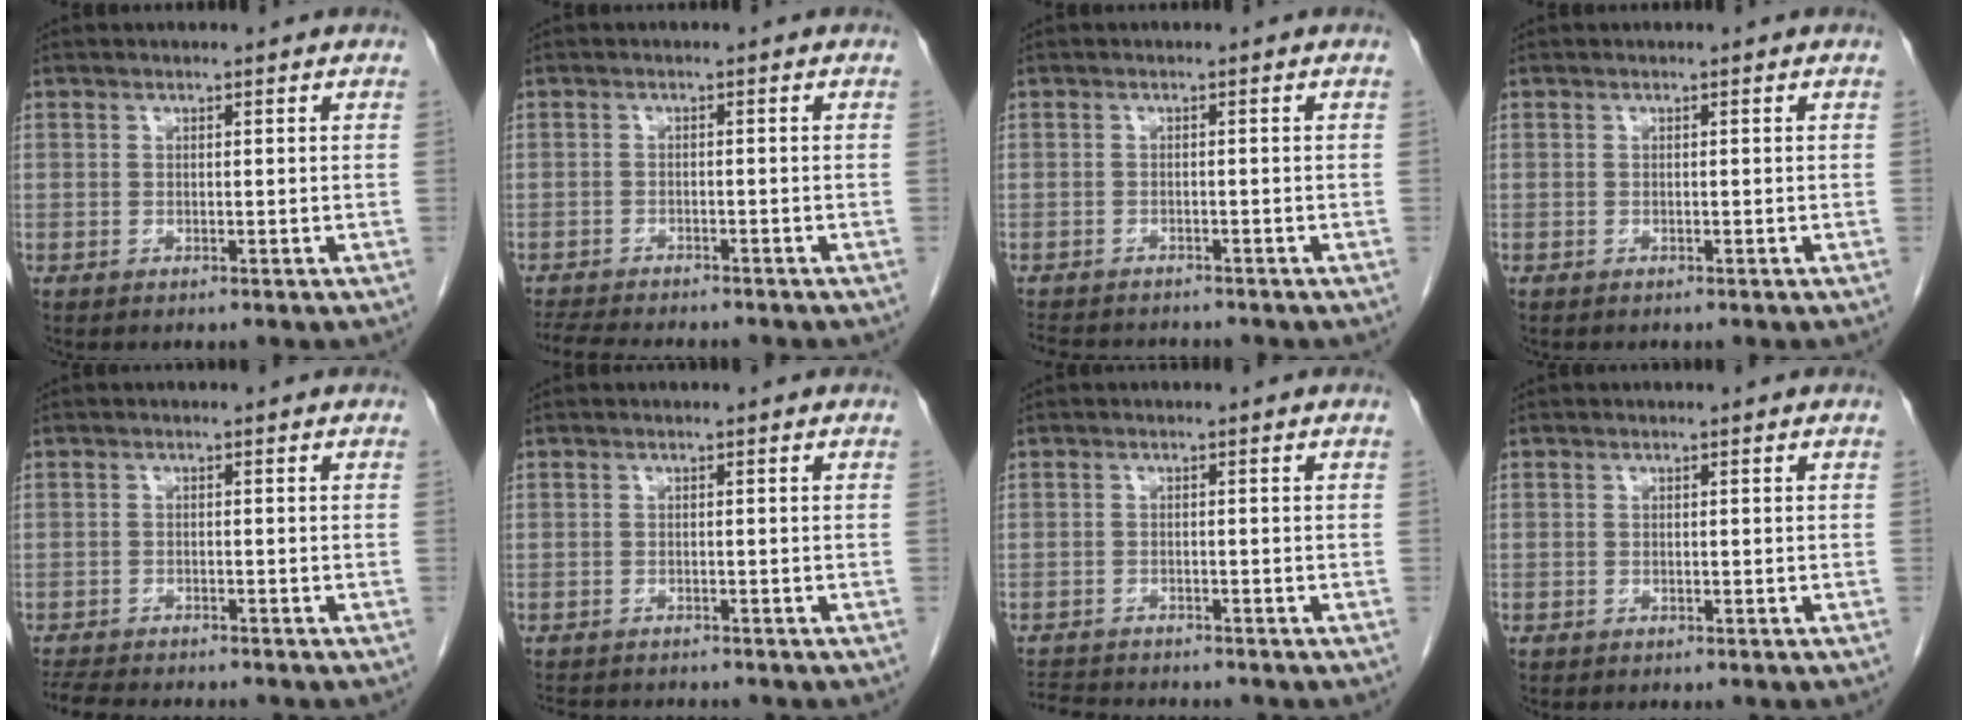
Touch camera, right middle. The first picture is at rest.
{"total": 9.4, "force": [-8.5, 1.4, 3.9], "torque": [-0.064, -0.011, -0.125]}
{"total": 6.6, "force": [-6.2, 1.4, 1.8], "torque": [-0.028, -0.006, -0.092]}
{"total": 0.0}
{"total": 7.4, "force": [-6.8, 0.9, 2.8], "torque": [-0.046, -0.013, -0.109]}
{"total": 5.5, "force": [-5.2, 1.0, 1.5], "torque": [-0.022, -0.006, -0.078]}
{"total": 6.4, "force": [-6.1, 0.7, 1.7], "torque": [-0.029, -0.008, -0.098]}
{"total": 0.0}